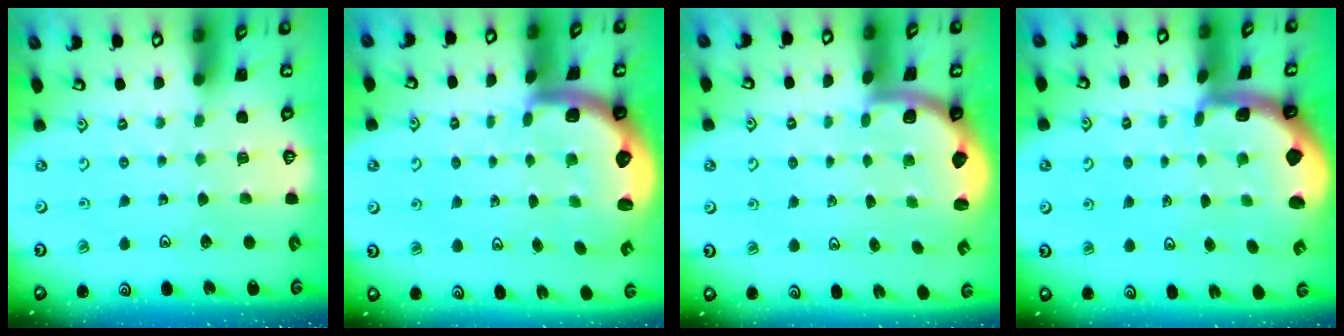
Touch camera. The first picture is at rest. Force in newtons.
{"total": 2.9, "press": 2.6, "slide": 1.4}
{"total": 2.0, "press": 2.0, "slide": 0.5}
{"total": 1.7, "press": 1.7, "slide": 0.4}